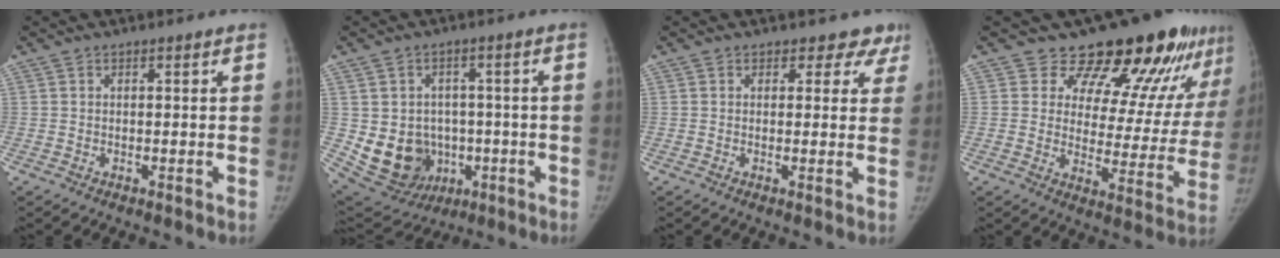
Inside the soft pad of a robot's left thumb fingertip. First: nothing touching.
{"total": 13.3, "force": [-2.1, 11.5, 6.3], "torque": [-0.081, 0.012, -0.006]}
{"total": 4.4, "force": [3.4, 2.9, -0.2], "torque": [0.048, -0.014, 0.017]}
{"total": 19.3, "force": [15.0, 8.7, 8.5], "torque": [-0.051, -0.084, 0.178]}